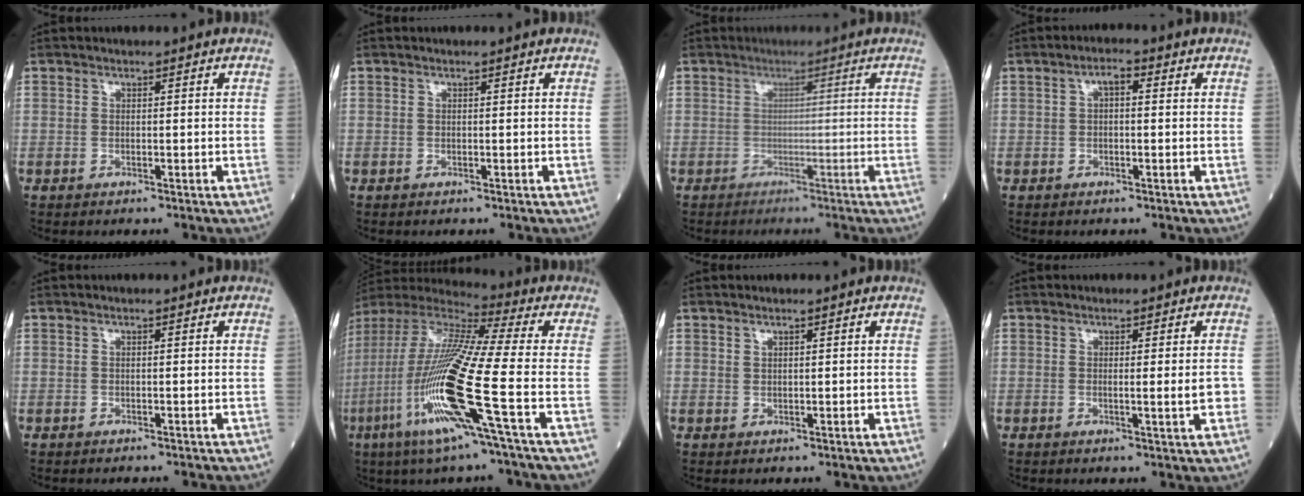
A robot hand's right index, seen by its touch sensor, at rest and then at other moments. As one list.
[{"total": 0.0}, {"total": 1.0, "force": [-0.9, -0.1, 0.3], "torque": [0.000, 0.002, -0.014]}, {"total": 2.4, "force": [0.5, 0.9, 2.1], "torque": [-0.036, 0.011, 0.005]}, {"total": 1.1, "force": [-1.1, -0.1, 0.2], "torque": [0.000, 0.000, -0.015]}, {"total": 20.0, "force": [-6.5, -0.4, 18.9], "torque": [-0.414, -0.032, -0.142]}, {"total": 0.5, "force": [0.5, 0.1, 0.2], "torque": [-0.003, -0.003, 0.009]}, {"total": 2.9, "force": [-0.2, 0.2, 2.9], "torque": [-0.036, -0.002, -0.003]}]